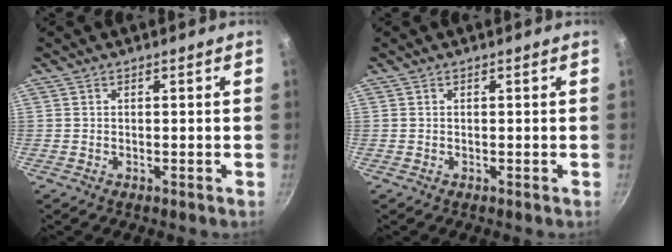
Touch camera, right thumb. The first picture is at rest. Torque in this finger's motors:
{"motor_torque": [0.00, 0.00, 0.00, 0.00, 0.00]}